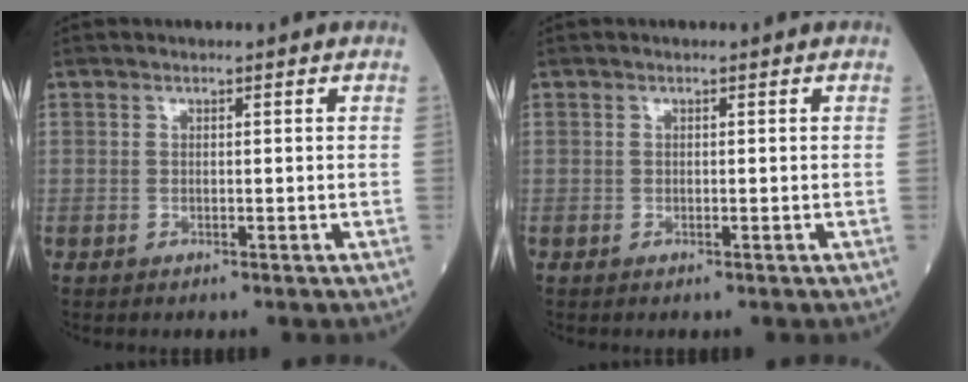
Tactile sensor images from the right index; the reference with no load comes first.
{"total": 0.0}